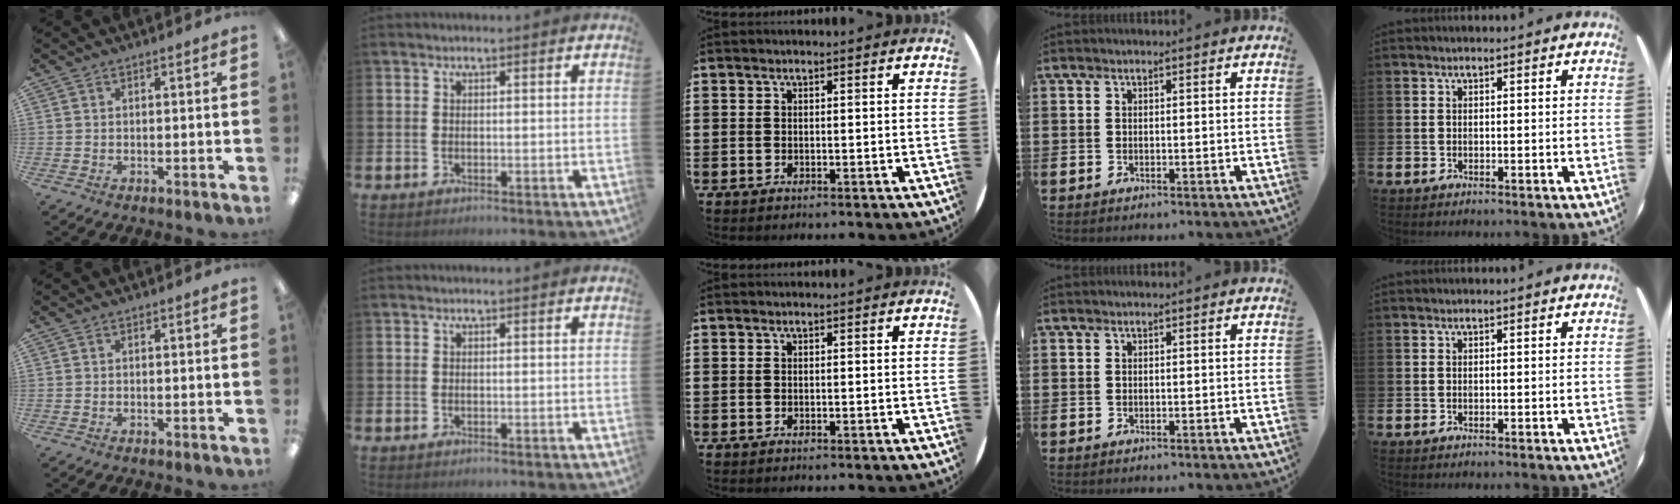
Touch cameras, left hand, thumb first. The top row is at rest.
{}